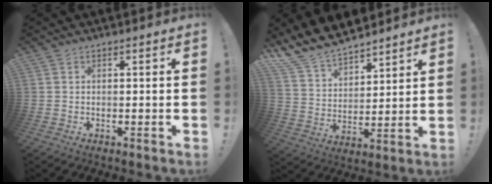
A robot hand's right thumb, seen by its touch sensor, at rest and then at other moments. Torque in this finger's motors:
{"motor_torque": [-0.83, 1.26, 0.24, 0.20, 0.02]}